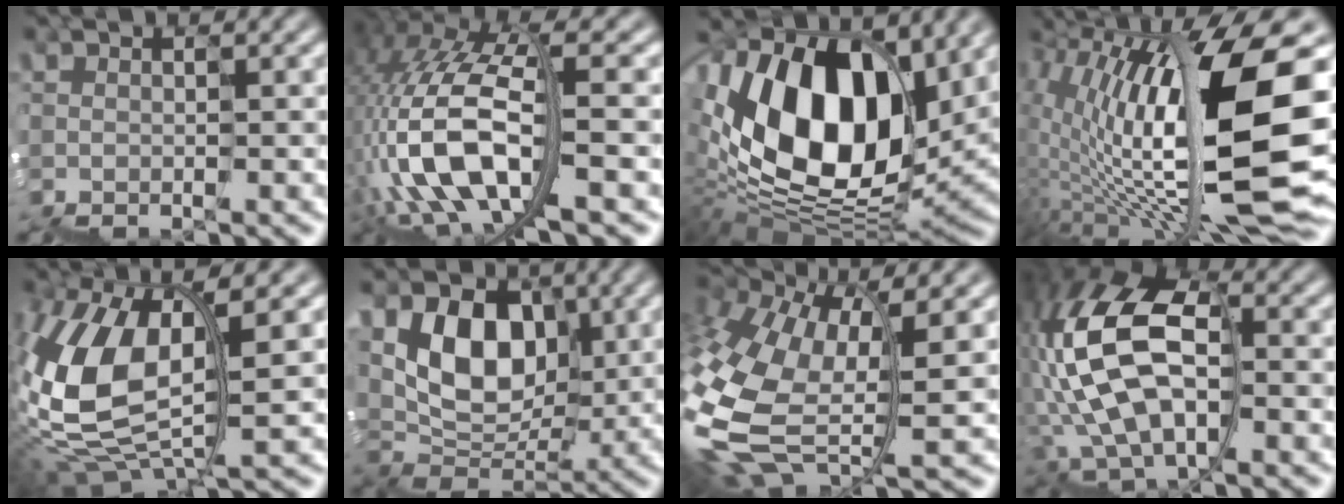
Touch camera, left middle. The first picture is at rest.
{"total": 11.1, "force": [-3.2, 4.8, 9.4], "torque": [-0.243, 0.013, -0.053]}
{"total": 13.3, "force": [3.4, 7.7, 10.3], "torque": [-0.195, 0.025, 0.046]}
{"total": 15.0, "force": [2.6, 6.2, 13.5], "torque": [-0.255, 0.016, 0.057]}
{"total": 9.2, "force": [0.0, 4.9, 7.8], "torque": [-0.218, -0.007, 0.005]}
{"total": 5.1, "force": [2.2, 4.1, 2.2], "torque": [-0.045, 0.002, 0.035]}
{"total": 10.5, "force": [-1.2, 6.0, 8.6], "torque": [-0.249, -0.026, -0.009]}
{"total": 8.0, "force": [-1.0, 4.7, 6.3], "torque": [-0.168, 0.025, -0.027]}